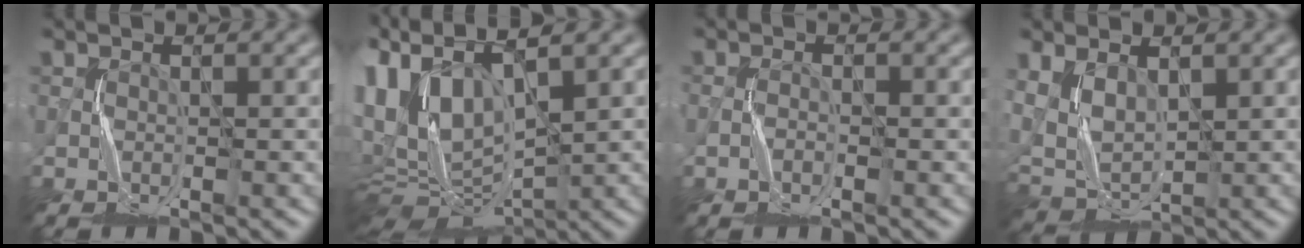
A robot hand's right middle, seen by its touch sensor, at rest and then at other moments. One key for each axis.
{"total": 11.8, "fx": 3.3, "fy": 6.5, "fz": 9.3, "tx": -0.204, "ty": 0.009, "tz": 0.076}
{"total": 0.8, "fx": -0.8, "fy": 0.1, "fz": 0.1, "tx": -0.001, "ty": 0.005, "tz": -0.017}
{"total": 3.6, "fx": 1.5, "fy": 2.2, "fz": 2.4, "tx": -0.063, "ty": -0.006, "tz": 0.034}